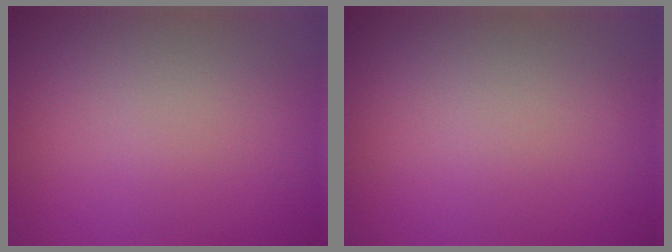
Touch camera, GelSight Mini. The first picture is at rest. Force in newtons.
{"total": 0.0}